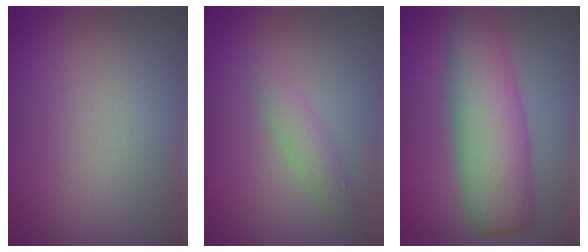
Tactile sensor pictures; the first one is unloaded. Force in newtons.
{"total": 1.8, "press": 1.8, "slide": 0.1}
{"total": 6.8, "press": 6.8, "slide": 0.3}